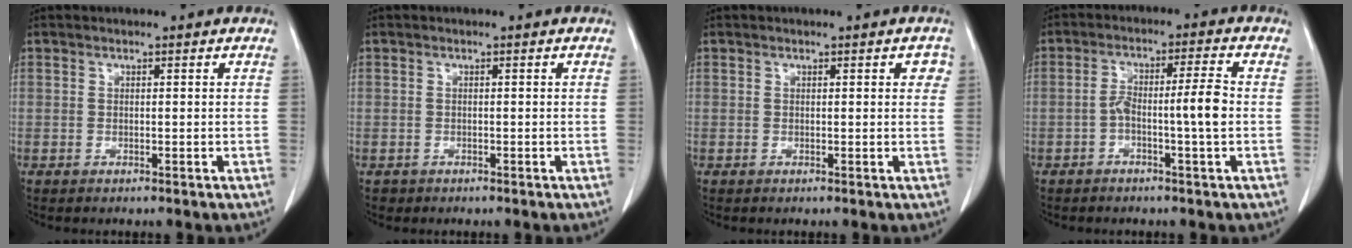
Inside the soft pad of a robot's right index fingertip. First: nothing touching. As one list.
[{"total": 0.9, "force": [-0.5, 0.7, -0.2], "torque": [-0.010, 0.002, -0.007]}, {"total": 1.8, "force": [0.6, 0.8, 1.5], "torque": [-0.011, 0.004, 0.004]}, {"total": 5.9, "force": [-1.4, -0.1, 5.7], "torque": [-0.105, 0.018, -0.021]}]